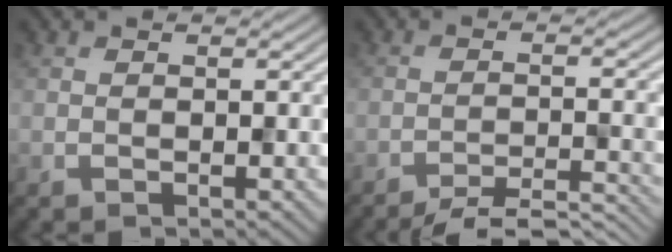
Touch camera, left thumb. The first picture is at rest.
{"total": 6.6, "force": [-5.8, 0.9, 3.1], "torque": [-0.058, 0.001, -0.085]}